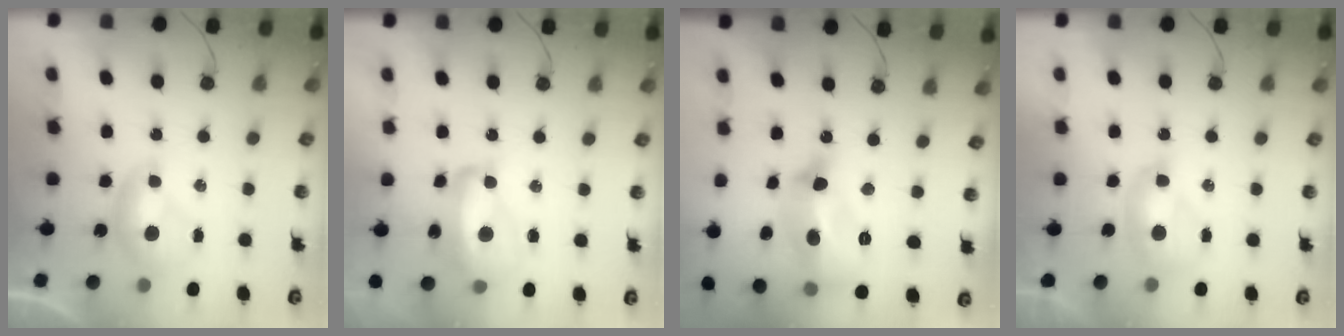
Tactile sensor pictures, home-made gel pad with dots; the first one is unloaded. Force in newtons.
{"total": 8.9, "press": 8.9, "slide": 0.9}
{"total": 15.4, "press": 15.3, "slide": 0.9}
{"total": 2.0, "press": 2.0, "slide": 0.0}